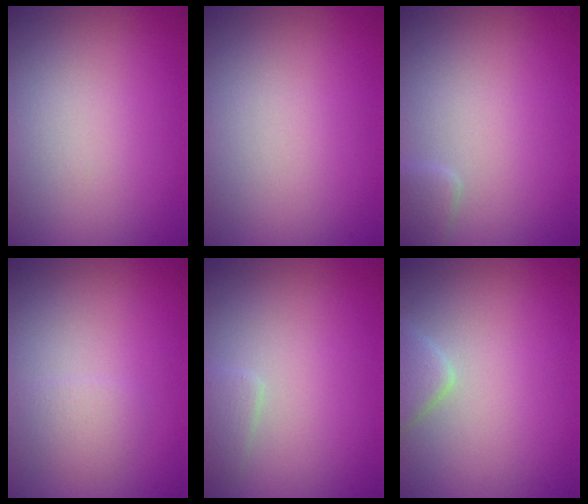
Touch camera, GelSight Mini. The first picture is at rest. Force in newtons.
{"total": 0.0}
{"total": 1.4, "press": 1.4, "slide": 0.1}
{"total": 1.4, "press": 1.4, "slide": 0.0}
{"total": 1.2, "press": 1.2, "slide": 0.0}
{"total": 2.1, "press": 2.1, "slide": 0.2}